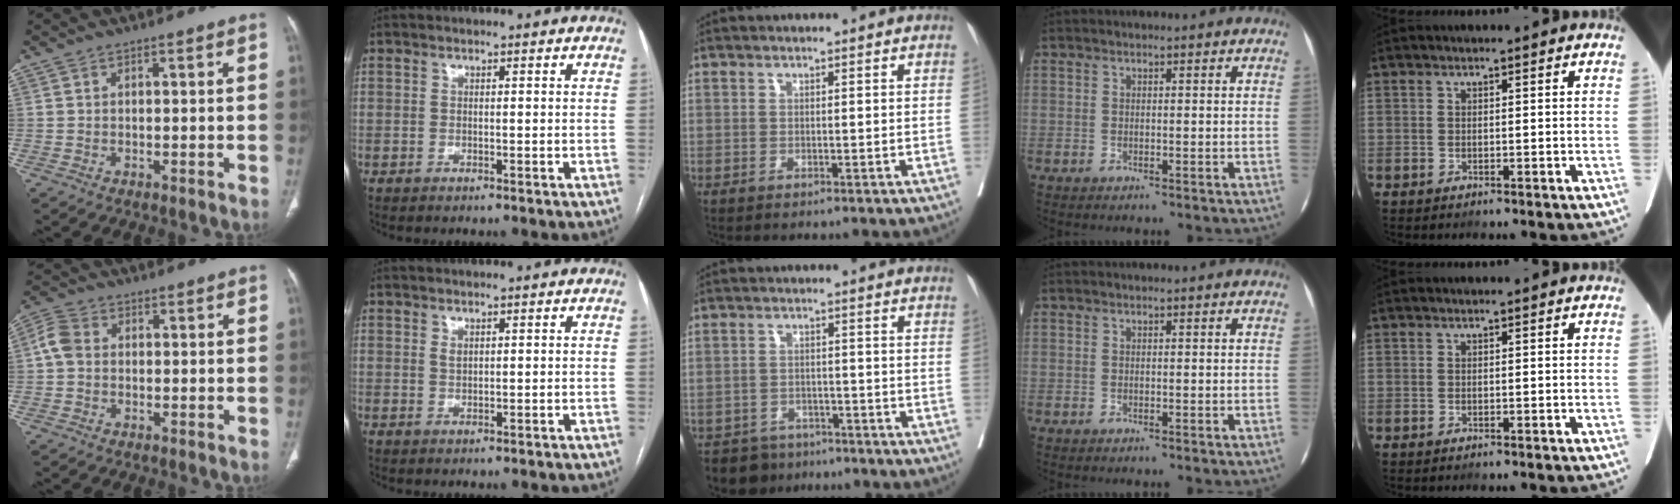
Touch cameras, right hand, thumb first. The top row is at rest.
{"thumb": {"total": 4.4, "force": [0.1, 3.5, 2.6], "torque": [-0.054, 0.015, -0.005]}, "index": {"total": 1.0, "force": [0.5, 0.5, 0.7], "torque": [-0.013, -0.001, 0.013]}, "middle": {"total": 5.6, "force": [-4.7, 3.1, -0.1], "torque": [0.011, 0.005, -0.075]}}